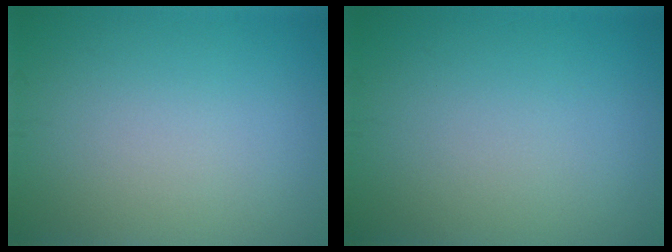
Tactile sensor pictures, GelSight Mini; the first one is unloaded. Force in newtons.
{"total": 0.0}